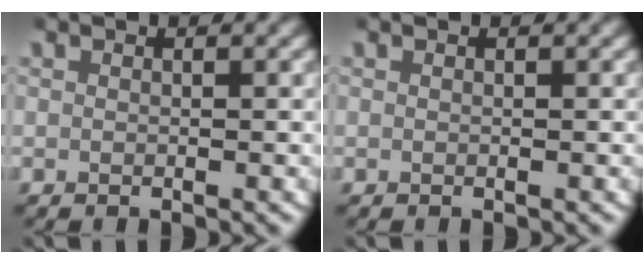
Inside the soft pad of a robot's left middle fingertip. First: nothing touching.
{"total": 0.0}